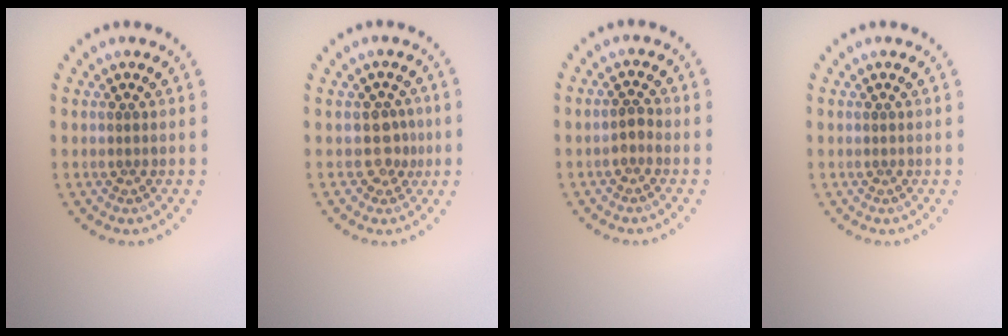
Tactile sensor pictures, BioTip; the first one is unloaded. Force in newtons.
{"total": 1.8, "press": 1.5, "slide": 1.0}
{"total": 1.0, "press": 1.0, "slide": 0.4}
{"total": 0.0}